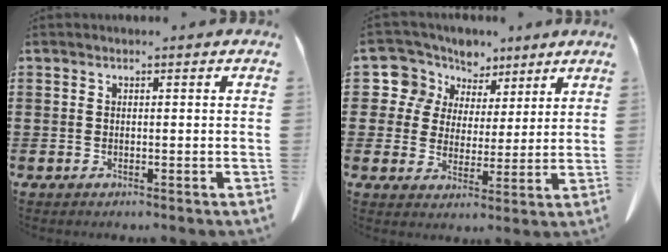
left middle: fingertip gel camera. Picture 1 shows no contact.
{"total": 7.8, "force": [5.0, 5.9, 0.5], "torque": [-0.062, -0.016, 0.093]}